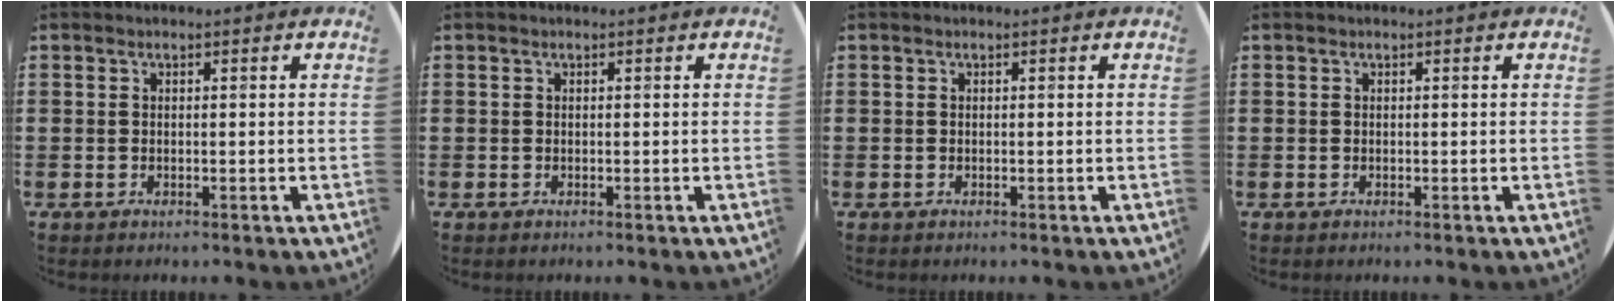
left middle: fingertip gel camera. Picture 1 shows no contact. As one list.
[{"total": 0.0}, {"total": 0.0}, {"total": 0.0}]